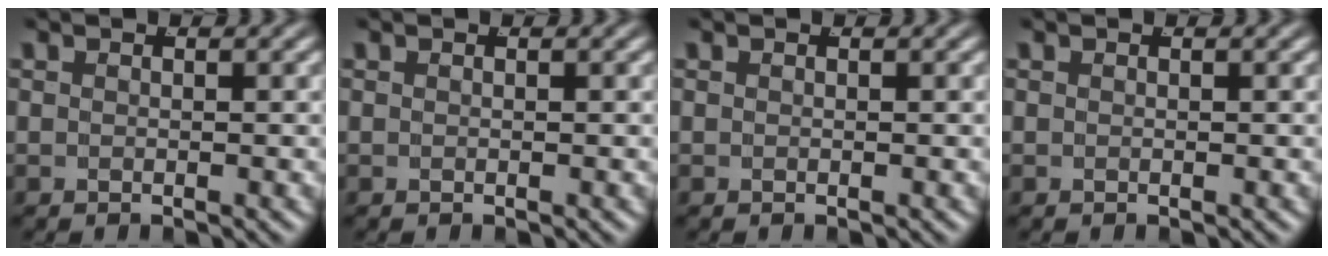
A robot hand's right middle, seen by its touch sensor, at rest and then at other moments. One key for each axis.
{"total": 0.0}
{"total": 0.0}
{"total": 0.0}